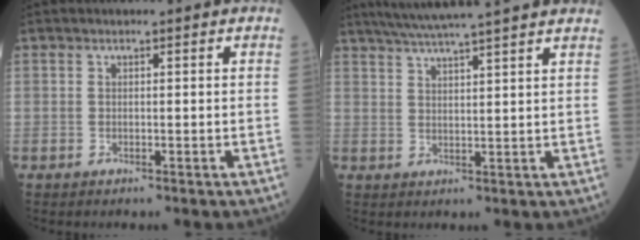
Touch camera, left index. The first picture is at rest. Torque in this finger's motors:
{"motor_torque": [0.00, -0.08, 0.02, 0.04]}